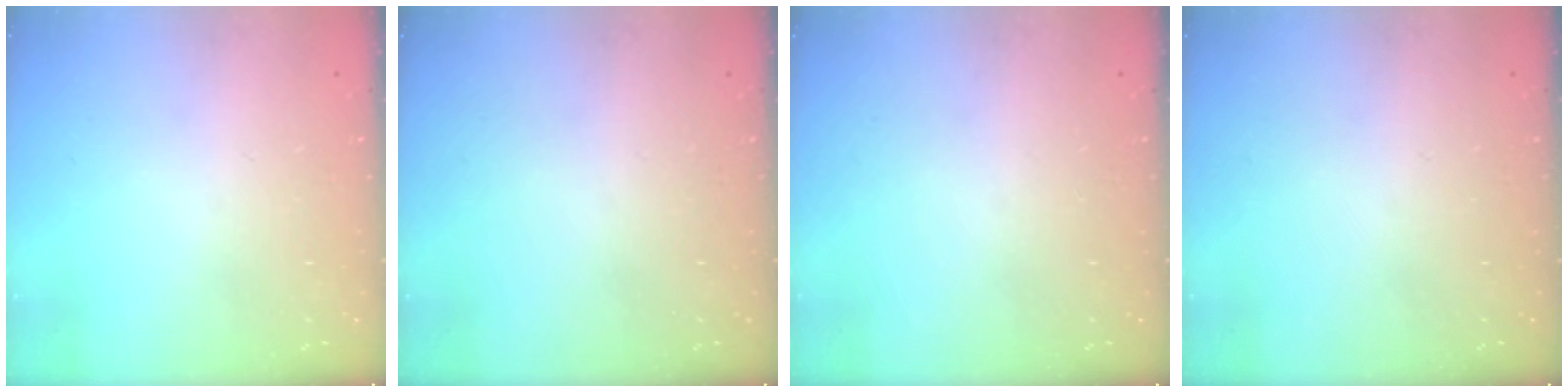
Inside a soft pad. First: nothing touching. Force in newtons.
{"total": 0.0}
{"total": 0.0}
{"total": 0.0}